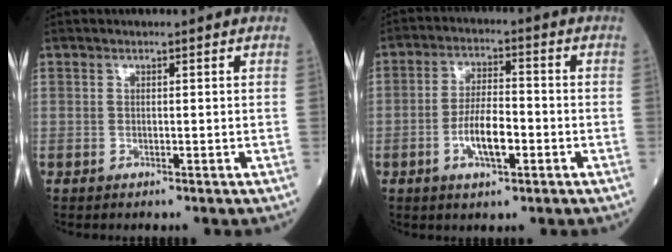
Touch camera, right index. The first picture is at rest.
{"total": 7.0, "force": [-2.3, 2.2, 6.2], "torque": [-0.120, 0.005, -0.042]}